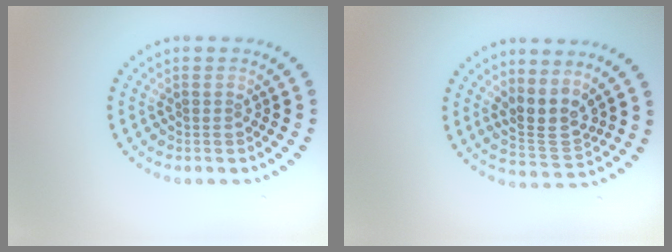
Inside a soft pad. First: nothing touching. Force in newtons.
{"total": 3.4, "press": 2.9, "slide": 1.8}